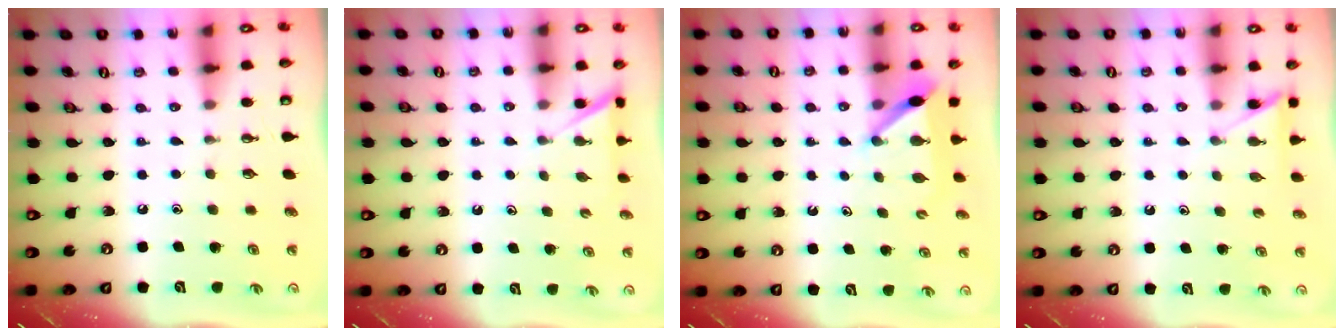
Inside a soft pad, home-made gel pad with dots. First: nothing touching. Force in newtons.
{"total": 3.2, "press": 3.2, "slide": 0.3}
{"total": 5.8, "press": 5.8, "slide": 0.4}
{"total": 4.1, "press": 4.0, "slide": 0.4}